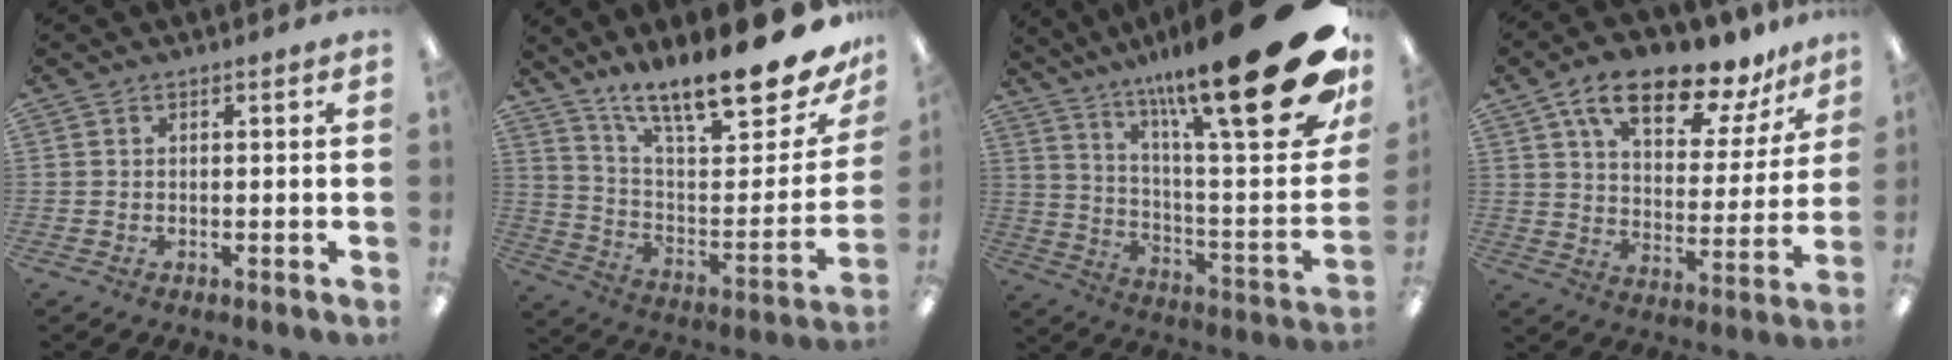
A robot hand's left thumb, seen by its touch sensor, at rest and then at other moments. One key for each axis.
{"total": 19.5, "fx": 15.3, "fy": 3.8, "fz": 11.5, "tx": -0.173, "ty": -0.116, "tz": 0.250}
{"total": 29.8, "fx": 17.2, "fy": 6.3, "fz": 23.6, "tx": -0.331, "ty": -0.122, "tz": 0.282}
{"total": 16.0, "fx": 11.7, "fy": 6.0, "fz": 9.2, "tx": -0.153, "ty": -0.062, "tz": 0.199}